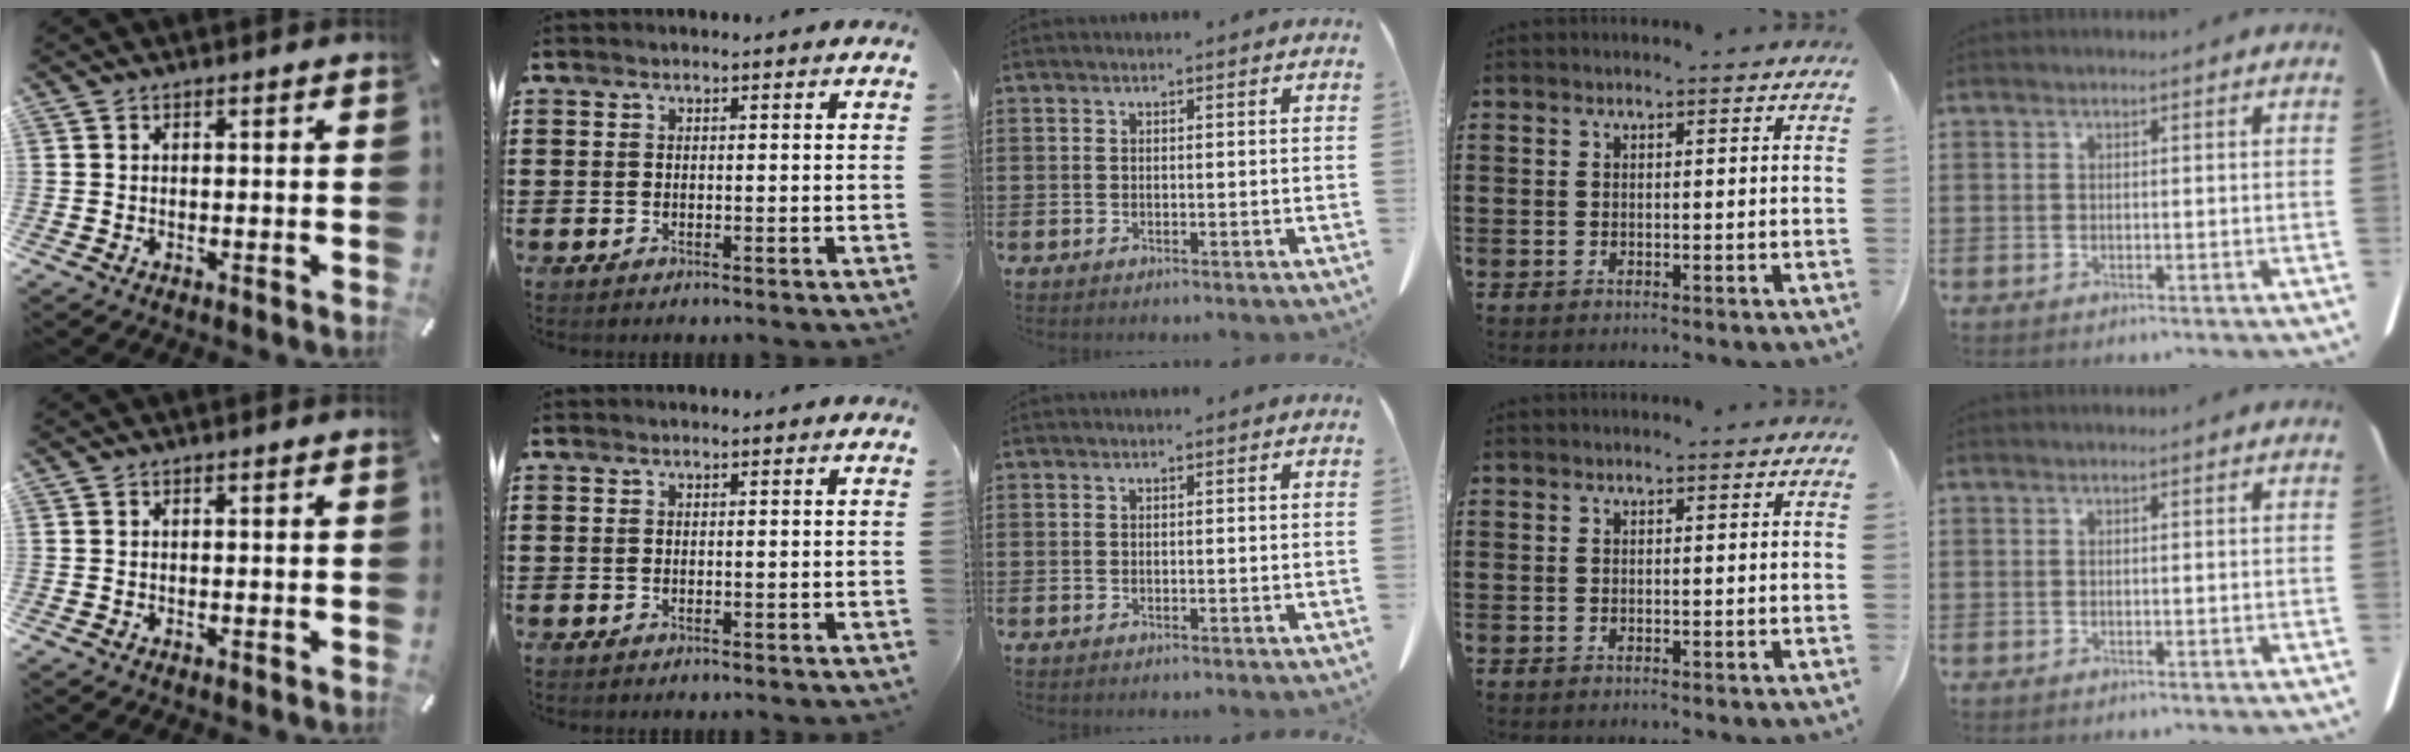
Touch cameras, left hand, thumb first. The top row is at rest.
{}